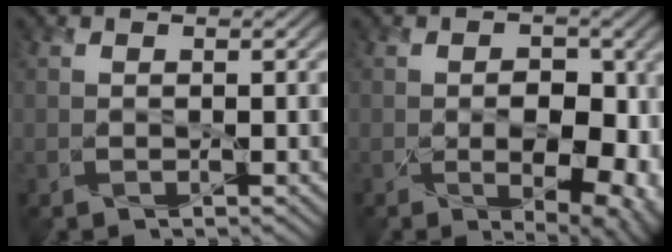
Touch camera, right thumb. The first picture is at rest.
{"total": 7.4, "force": [-1.6, 4.3, 5.8], "torque": [-0.070, -0.028, -0.002]}